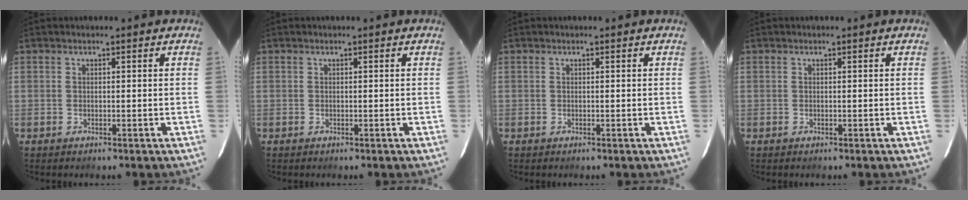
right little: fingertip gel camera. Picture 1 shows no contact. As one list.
[{"total": 0.0}, {"total": 0.0}, {"total": 0.0}]